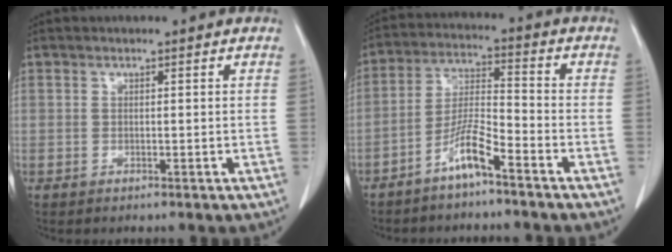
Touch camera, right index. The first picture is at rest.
{"total": 6.7, "force": [-4.7, 0.4, 4.8], "torque": [-0.104, 0.000, -0.093]}